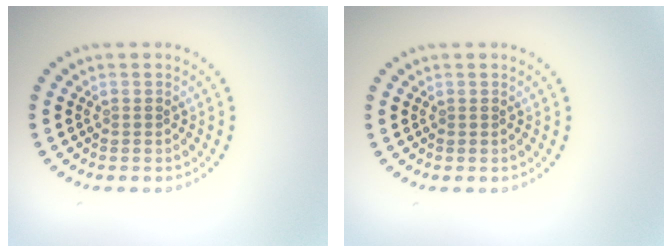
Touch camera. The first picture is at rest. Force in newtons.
{"total": 0.0}